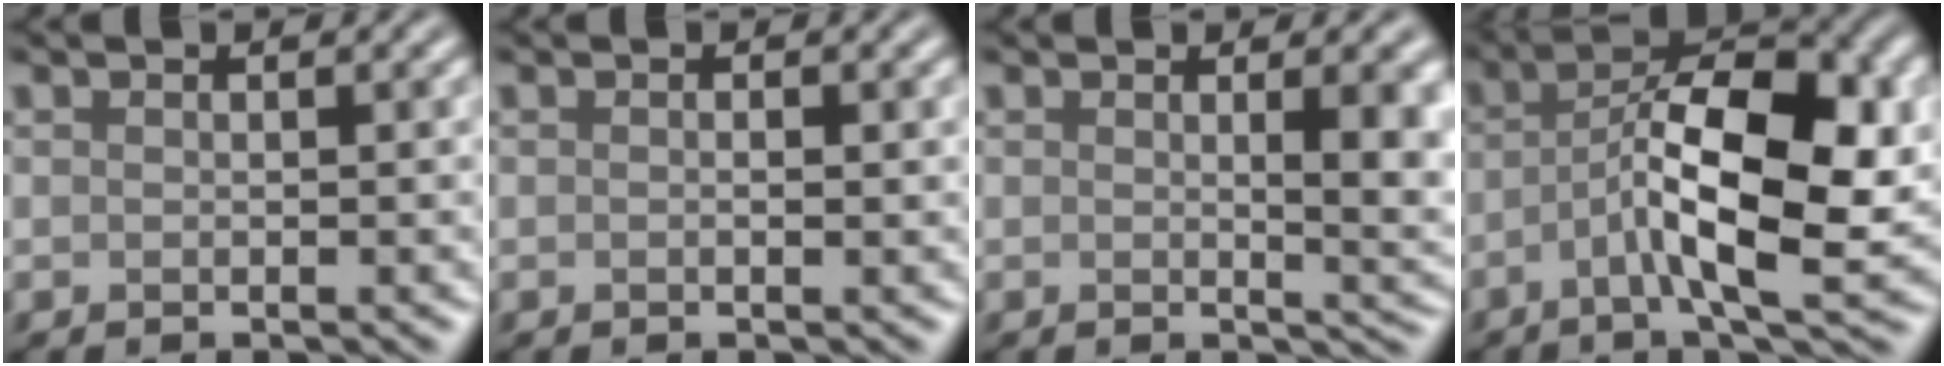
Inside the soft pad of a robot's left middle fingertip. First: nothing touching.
{"total": 0.6, "force": [0.0, 0.1, 0.6], "torque": [-0.010, -0.002, -0.001]}
{"total": 4.8, "force": [0.7, 1.4, 4.5], "torque": [-0.044, 0.000, 0.012]}
{"total": 9.7, "force": [-1.7, 3.1, 9.1], "torque": [-0.145, 0.013, -0.032]}